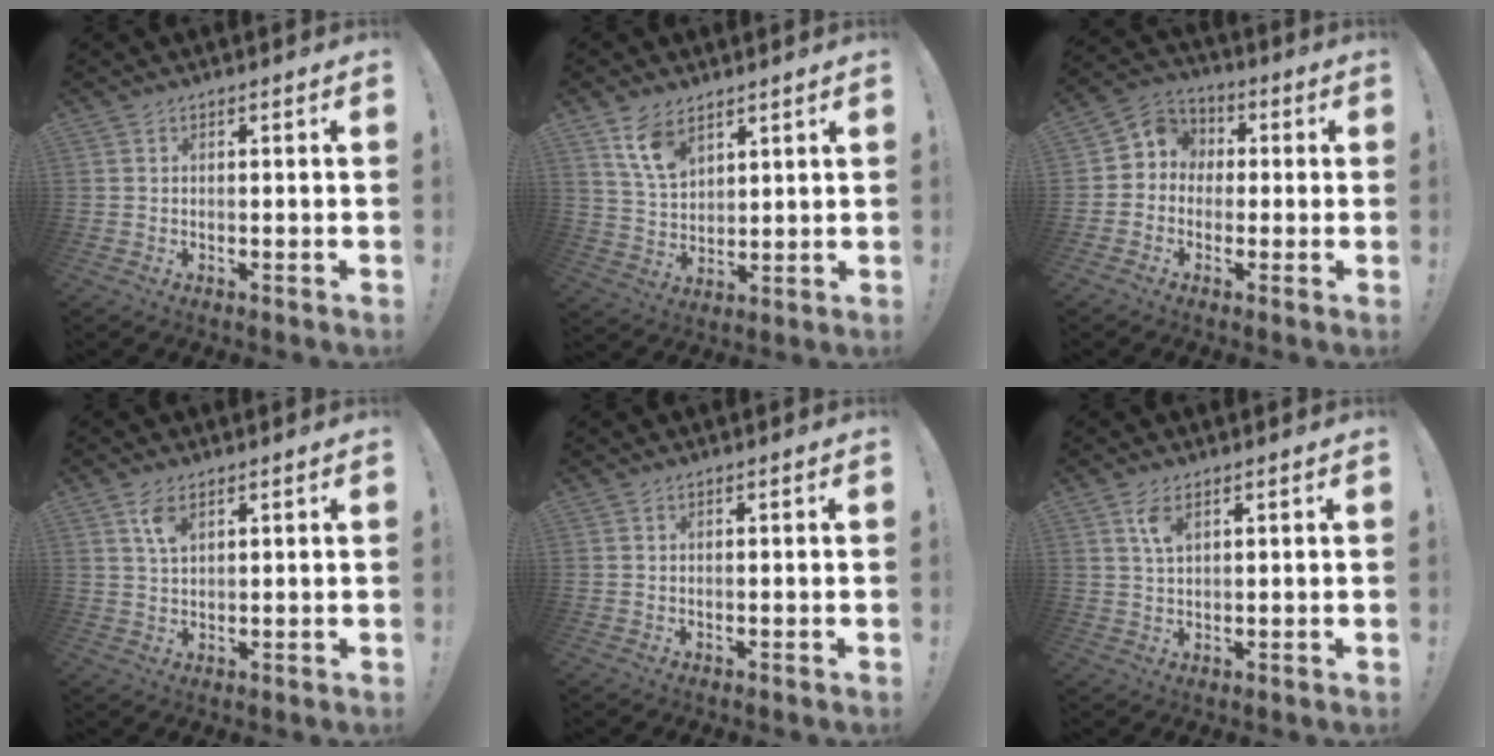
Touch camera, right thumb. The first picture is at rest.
{"total": 9.8, "force": [6.4, 5.8, 4.7], "torque": [-0.088, -0.026, 0.125]}
{"total": 6.4, "force": [-0.8, 6.2, 1.6], "torque": [-0.019, 0.015, -0.009]}
{"total": 4.6, "force": [2.3, 2.2, 3.2], "torque": [-0.061, -0.005, 0.042]}
{"total": 0.0}
{"total": 4.2, "force": [2.1, 1.9, 3.2], "torque": [-0.061, -0.005, 0.036]}